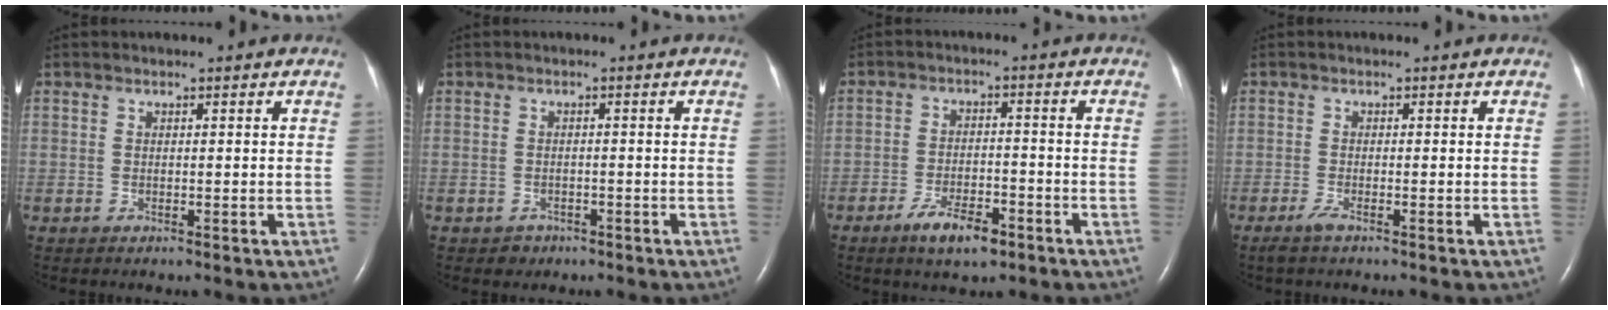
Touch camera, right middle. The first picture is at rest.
{"total": 1.6, "force": [-1.0, 1.2, 0.0], "torque": [-0.004, 0.005, -0.013]}
{"total": 6.1, "force": [-3.9, 2.0, 4.2], "torque": [-0.082, -0.003, -0.064]}
{"total": 1.4, "force": [-1.0, 0.0, 1.0], "torque": [-0.031, -0.006, -0.024]}